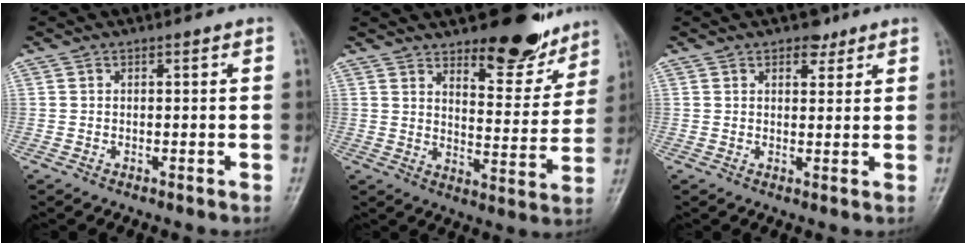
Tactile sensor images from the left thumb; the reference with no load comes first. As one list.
[{"total": 14.2, "force": [10.8, 5.4, 7.5], "torque": [-0.054, -0.076, 0.156]}, {"total": 3.2, "force": [2.3, 1.9, 1.4], "torque": [-0.002, -0.012, 0.032]}]